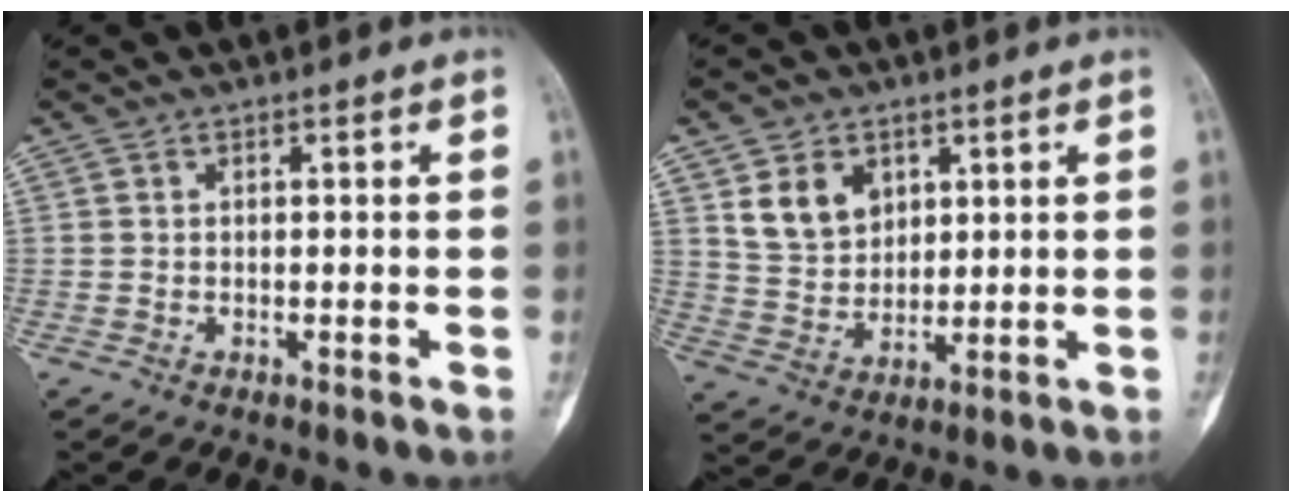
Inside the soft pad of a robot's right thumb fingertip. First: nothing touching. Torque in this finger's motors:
{"motor_torque": [0.41, 0.73, 0.06, 0.04, 0.00]}